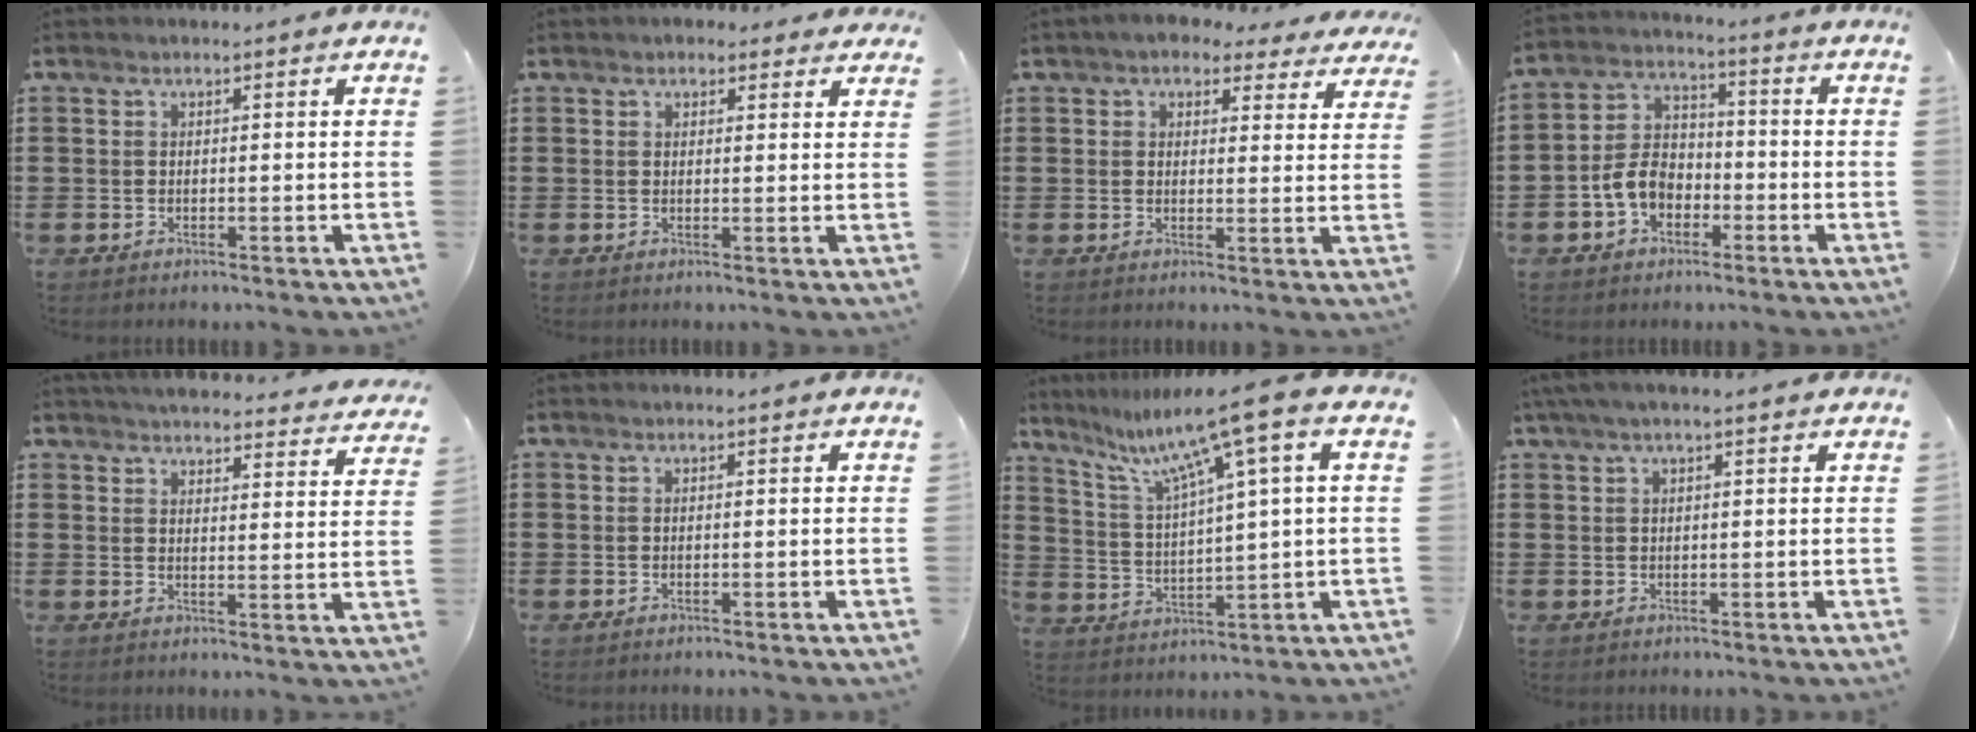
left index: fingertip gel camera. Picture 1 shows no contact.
{"total": 2.2, "force": [1.8, 1.1, 0.4], "torque": [-0.004, 0.004, 0.032]}
{"total": 4.0, "force": [3.5, 1.5, 1.2], "torque": [-0.029, -0.010, 0.061]}
{"total": 6.5, "force": [-2.8, 4.7, 3.6], "torque": [-0.094, 0.011, -0.061]}
{"total": 4.2, "force": [4.2, 0.2, 0.7], "torque": [-0.024, -0.026, 0.071]}
{"total": 0.0}
{"total": 9.8, "force": [6.2, -0.2, 7.6], "torque": [-0.166, -0.028, 0.097]}
{"total": 2.1, "force": [1.2, 0.2, 1.7], "torque": [-0.034, 0.001, 0.021]}